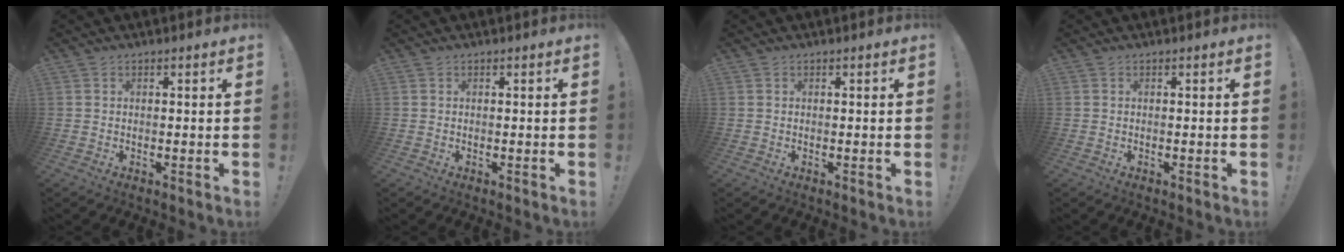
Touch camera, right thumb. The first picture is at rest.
{"total": 0.0}
{"total": 0.0}
{"total": 0.0}